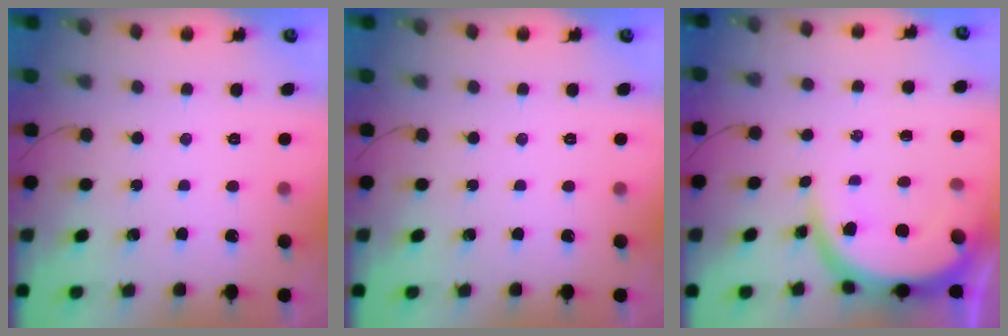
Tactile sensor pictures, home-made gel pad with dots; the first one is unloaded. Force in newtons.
{"total": 0.0}
{"total": 9.5, "press": 9.4, "slide": 0.9}